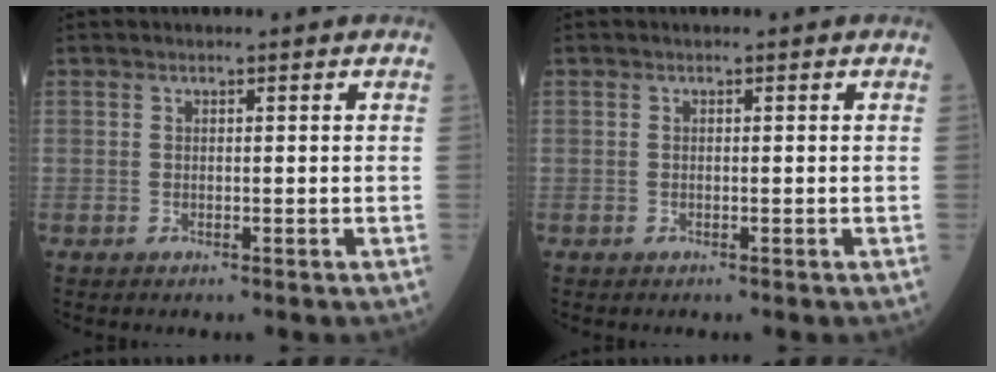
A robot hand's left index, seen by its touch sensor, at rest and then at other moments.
{"total": 0.0}